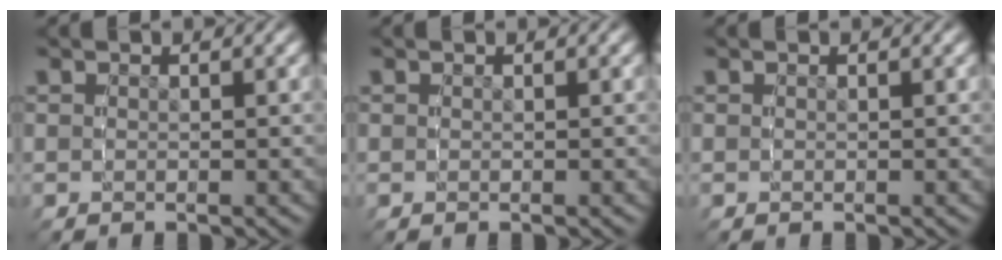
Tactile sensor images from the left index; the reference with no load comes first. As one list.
[{"total": 0.0}, {"total": 0.0}]